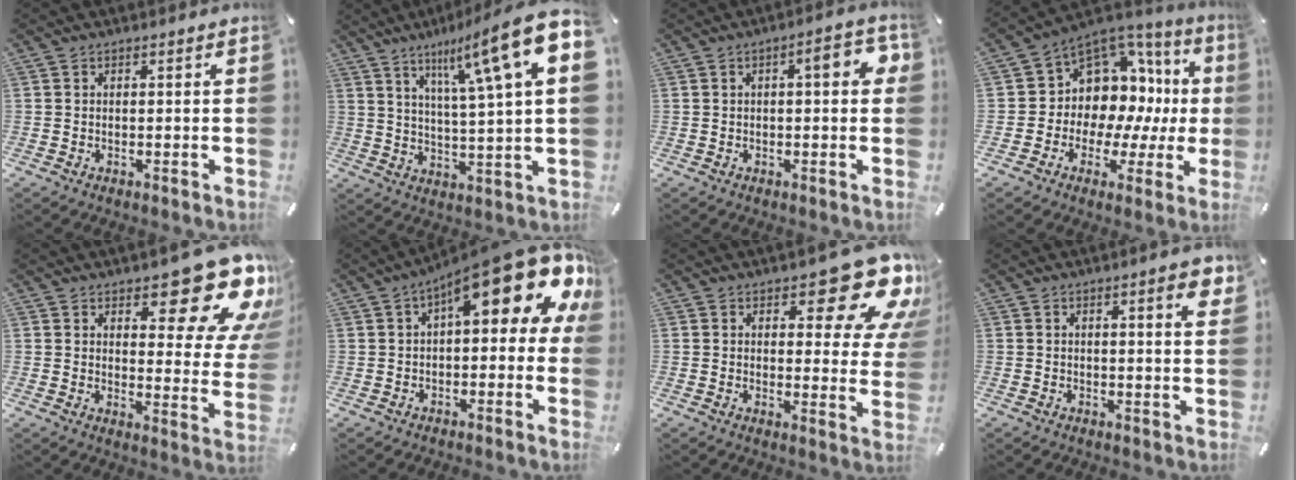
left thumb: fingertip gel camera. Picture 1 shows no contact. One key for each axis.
{"total": 17.0, "fx": 8.7, "fy": 2.7, "fz": 14.3, "tx": -0.229, "ty": -0.041, "tz": 0.128}
{"total": 6.7, "fx": 1.1, "fy": 2.3, "fz": 6.2, "tx": -0.083, "ty": 0.001, "tz": 0.010}
{"total": 9.9, "fx": 3.3, "fy": 8.7, "fz": 3.4, "tx": -0.055, "ty": -0.065, "tz": 0.068}
{"total": 19.9, "fx": 13.1, "fy": 8.4, "fz": 12.4, "tx": -0.140, "ty": -0.105, "tz": 0.217}
{"total": 19.7, "fx": 9.6, "fy": 6.8, "fz": 15.8, "tx": -0.225, "ty": -0.075, "tz": 0.159}
{"total": 16.9, "fx": 10.4, "fy": 7.0, "fz": 11.4, "tx": -0.127, "ty": -0.083, "tz": 0.171}
{"total": 5.1, "fx": 2.3, "fy": 1.1, "fz": 4.4, "tx": -0.064, "ty": -0.008, "tz": 0.033}